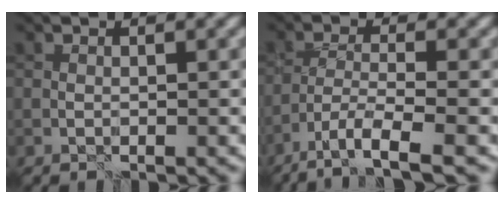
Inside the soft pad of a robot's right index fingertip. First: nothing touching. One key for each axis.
{"total": 5.7, "fx": -3.7, "fy": 1.5, "fz": 4.1, "tx": -0.075, "ty": -0.010, "tz": -0.069}